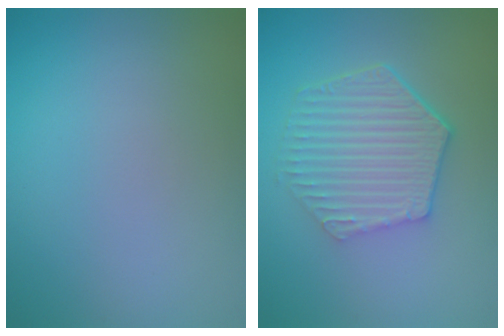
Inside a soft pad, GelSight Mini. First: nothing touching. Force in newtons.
{"total": 6.0, "press": 4.5, "slide": 4.0}